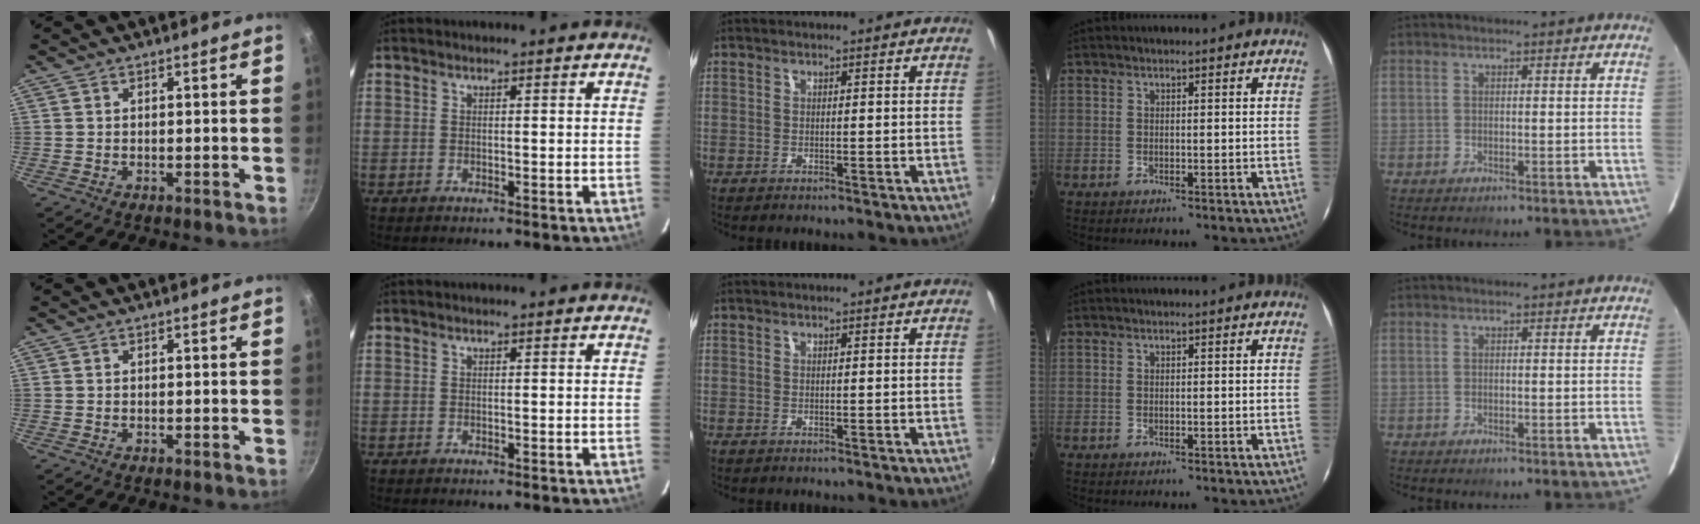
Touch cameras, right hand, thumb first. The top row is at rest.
{}